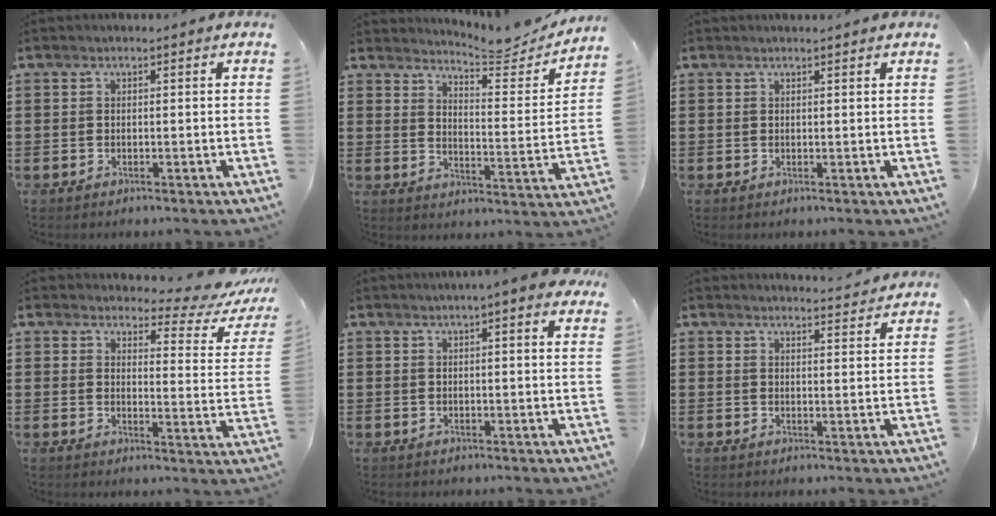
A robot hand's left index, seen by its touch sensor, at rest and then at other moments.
{"total": 5.0, "force": [4.9, 0.3, 1.2], "torque": [-0.034, -0.042, 0.077]}
{"total": 0.7, "force": [0.6, -0.1, 0.3], "torque": [-0.006, -0.002, 0.013]}
{"total": 4.9, "force": [4.2, 0.8, 2.4], "torque": [-0.051, -0.028, 0.068]}
{"total": 2.8, "force": [2.0, 0.1, 2.0], "torque": [-0.036, -0.001, 0.033]}
{"total": 3.1, "force": [3.1, -0.2, 0.2], "torque": [-0.005, -0.018, 0.055]}